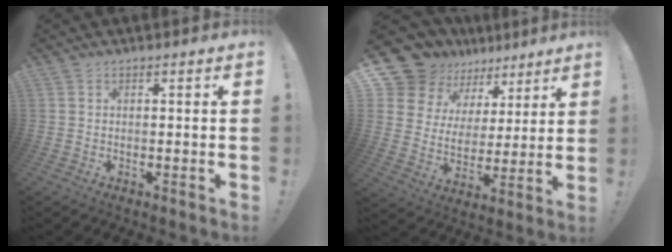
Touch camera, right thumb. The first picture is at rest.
{"total": 13.8, "force": [10.2, 8.7, 3.3], "torque": [-0.075, -0.076, 0.203]}